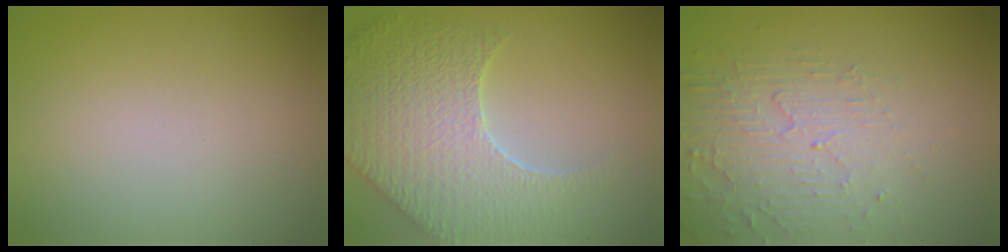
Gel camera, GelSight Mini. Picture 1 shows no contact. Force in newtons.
{"total": 8.9, "press": 6.4, "slide": 6.2}
{"total": 5.0, "press": 3.3, "slide": 3.8}